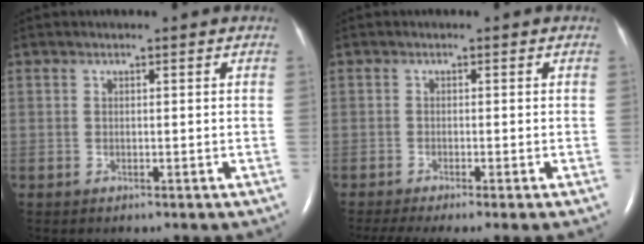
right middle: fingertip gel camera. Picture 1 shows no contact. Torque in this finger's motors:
{"motor_torque": [0.23, -0.22, 0.06, 0.07]}